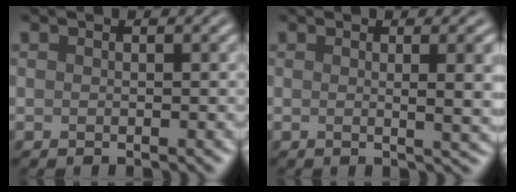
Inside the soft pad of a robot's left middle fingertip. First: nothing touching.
{"total": 5.4, "force": [0.6, 1.9, 5.0], "torque": [-0.042, 0.009, 0.008]}